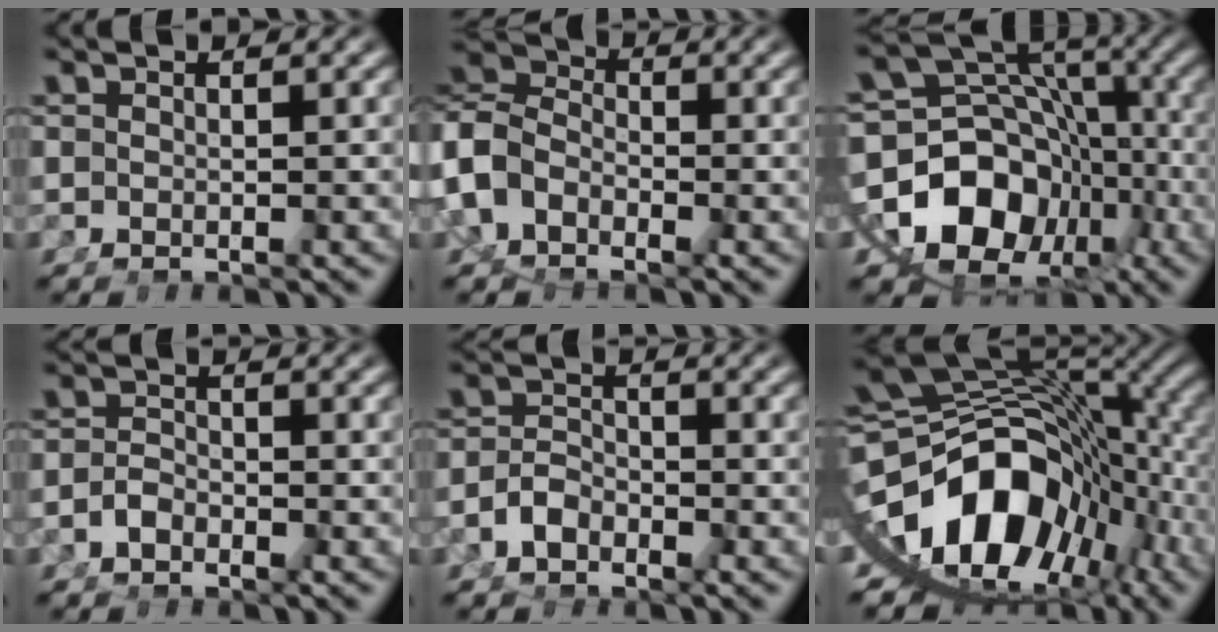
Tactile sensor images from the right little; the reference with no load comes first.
{"total": 9.7, "force": [-0.8, 8.6, 4.3], "torque": [-0.116, -0.018, -0.022]}
{"total": 18.7, "force": [-4.2, 14.9, 10.5], "torque": [-0.197, -0.061, -0.052]}
{"total": 1.8, "force": [-1.6, 0.6, 0.7], "torque": [-0.015, -0.009, -0.023]}
{"total": 3.0, "force": [-1.9, 1.8, 1.4], "torque": [-0.022, -0.007, -0.030]}
{"total": 22.3, "force": [-4.0, 15.9, 15.2], "torque": [-0.270, -0.057, -0.046]}